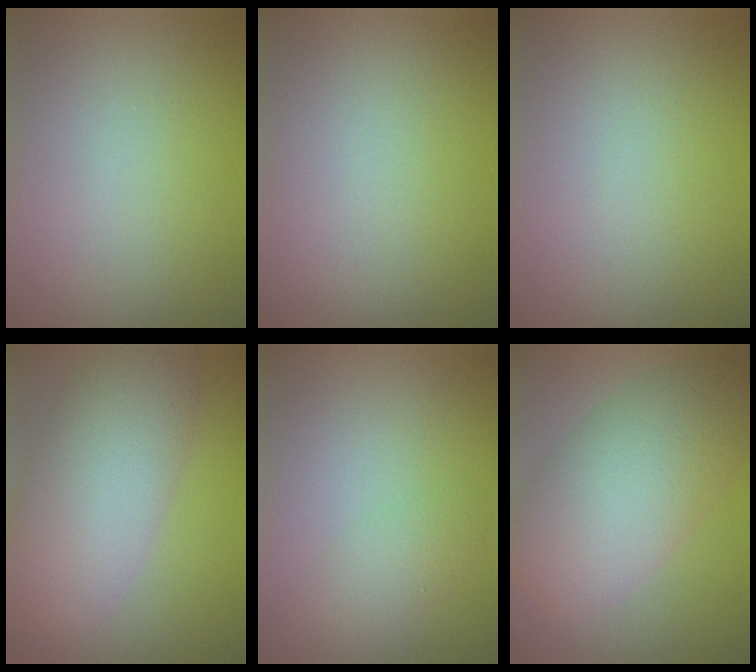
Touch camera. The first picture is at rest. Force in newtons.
{"total": 0.0}
{"total": 0.0}
{"total": 7.9, "press": 7.9, "slide": 0.3}
{"total": 1.9, "press": 1.9, "slide": 0.1}
{"total": 8.5, "press": 8.5, "slide": 0.3}